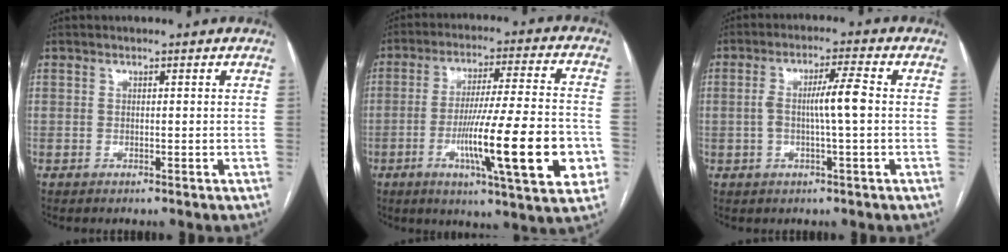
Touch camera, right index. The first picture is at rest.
{"total": 19.4, "force": [-5.7, 1.5, 18.5], "torque": [-0.264, -0.010, -0.084]}
{"total": 5.7, "force": [-0.3, 0.1, 5.7], "torque": [-0.106, 0.011, -0.004]}